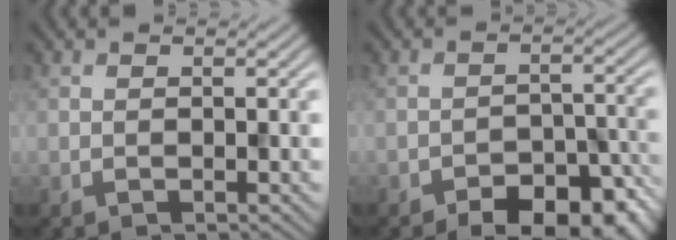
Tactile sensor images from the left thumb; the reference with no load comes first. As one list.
[{"total": 10.9, "force": [-7.8, 4.9, 5.7], "torque": [-0.072, -0.010, -0.101]}]